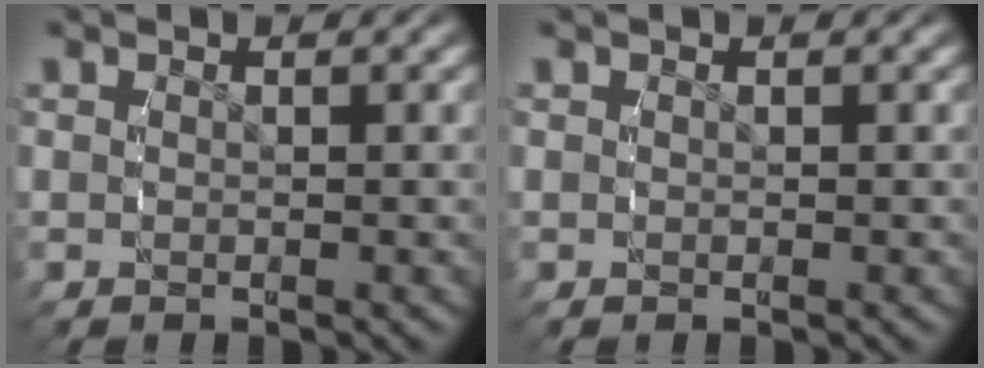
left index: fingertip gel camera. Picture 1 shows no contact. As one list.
[{"total": 0.0}]